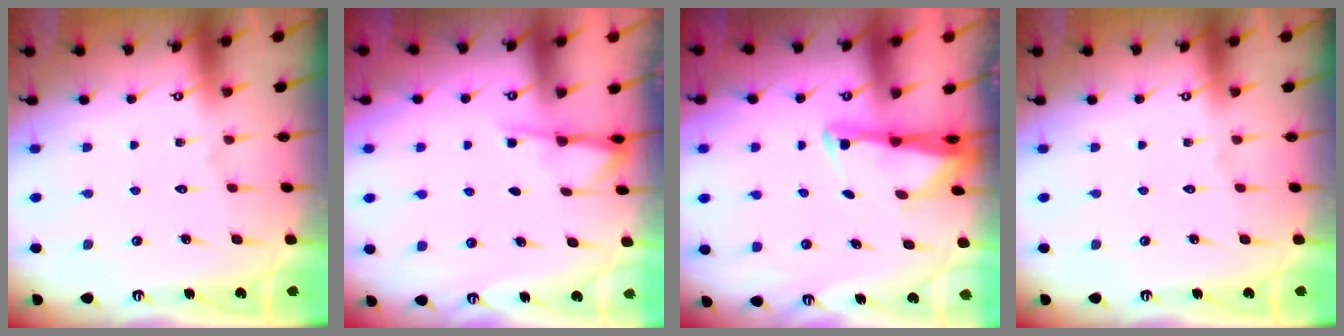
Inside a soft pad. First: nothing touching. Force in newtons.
{"total": 1.9, "press": 1.8, "slide": 0.4}
{"total": 2.7, "press": 2.7, "slide": 0.5}
{"total": 0.0}